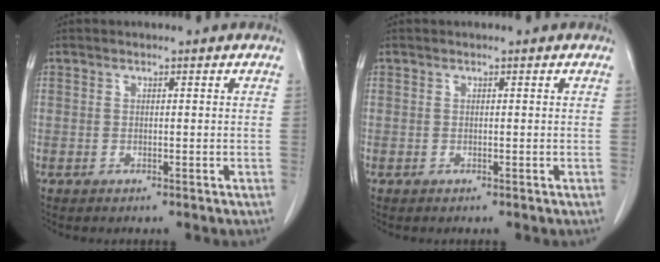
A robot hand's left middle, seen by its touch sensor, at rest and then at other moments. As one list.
[{"total": 0.0}]